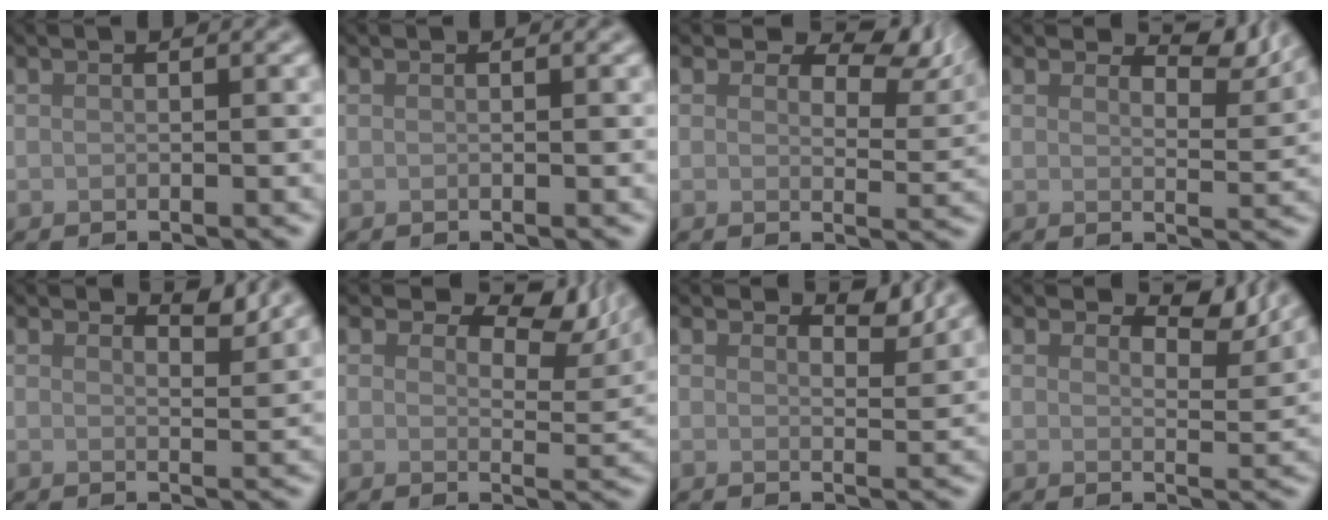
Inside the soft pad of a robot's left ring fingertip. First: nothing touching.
{"total": 0.0}
{"total": 7.1, "force": [4.5, 3.6, 4.2], "torque": [-0.052, 0.000, 0.057]}
{"total": 3.4, "force": [2.8, 1.1, 1.6], "torque": [-0.019, -0.005, 0.037]}
{"total": 1.9, "force": [1.7, 0.2, 0.7], "torque": [-0.008, -0.004, 0.022]}
{"total": 7.0, "force": [4.4, 3.5, 4.2], "torque": [-0.052, -0.001, 0.057]}
{"total": 2.2, "force": [1.9, 0.5, 0.9], "torque": [-0.011, -0.006, 0.025]}
{"total": 3.4, "force": [2.7, 1.1, 1.7], "torque": [-0.022, -0.005, 0.036]}